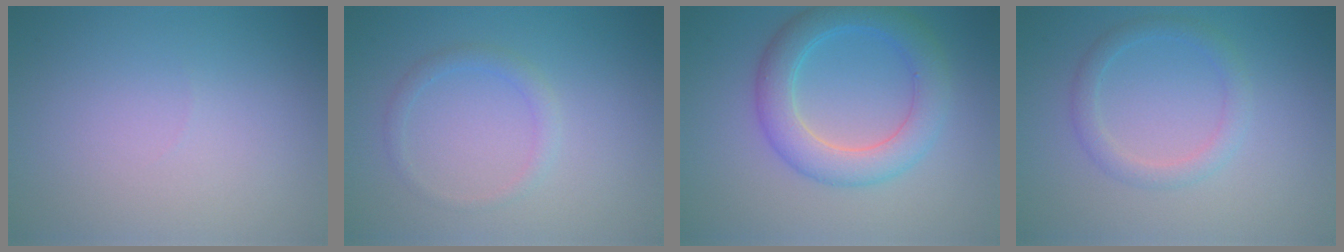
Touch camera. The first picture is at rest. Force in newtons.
{"total": 1.4, "press": 1.4, "slide": 0.1}
{"total": 5.1, "press": 5.1, "slide": 0.2}
{"total": 2.1, "press": 2.1, "slide": 0.1}